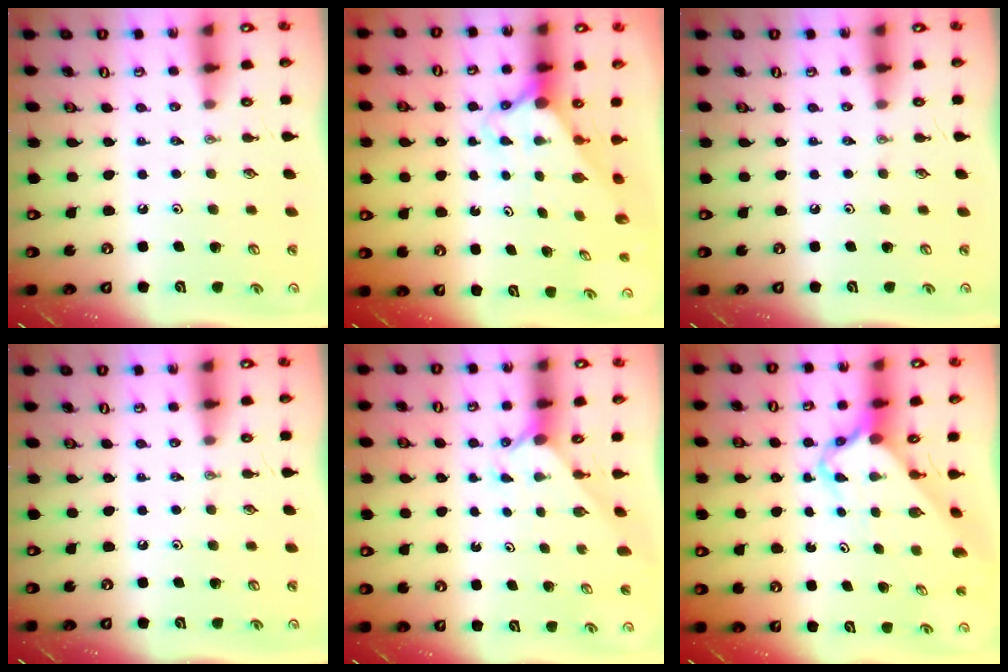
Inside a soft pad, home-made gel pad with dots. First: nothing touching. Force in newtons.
{"total": 2.7, "press": 2.7, "slide": 0.2}
{"total": 0.0}
{"total": 0.0}
{"total": 2.1, "press": 2.0, "slide": 0.3}
{"total": 3.8, "press": 3.8, "slide": 0.4}